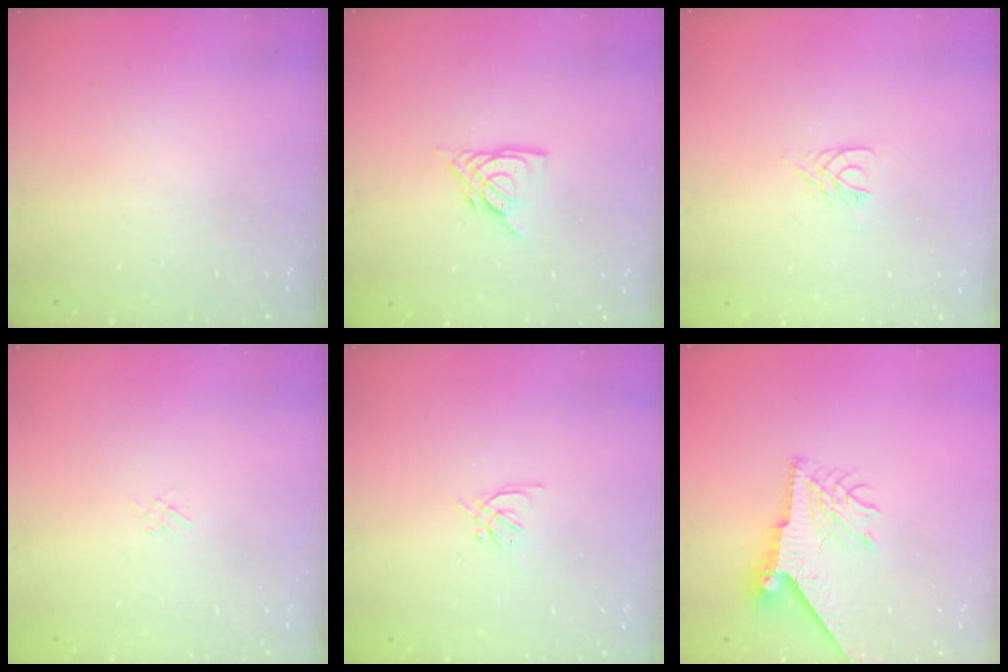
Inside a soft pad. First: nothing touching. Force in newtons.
{"total": 7.3, "press": 7.3, "slide": 0.6}
{"total": 3.5, "press": 3.5, "slide": 0.5}
{"total": 1.0, "press": 0.9, "slide": 0.4}
{"total": 2.0, "press": 1.9, "slide": 0.5}
{"total": 9.1, "press": 9.1, "slide": 0.6}